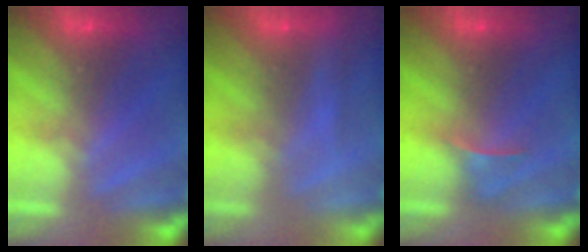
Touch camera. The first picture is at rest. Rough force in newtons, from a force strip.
{"total": 2.1}
{"total": 2.4}